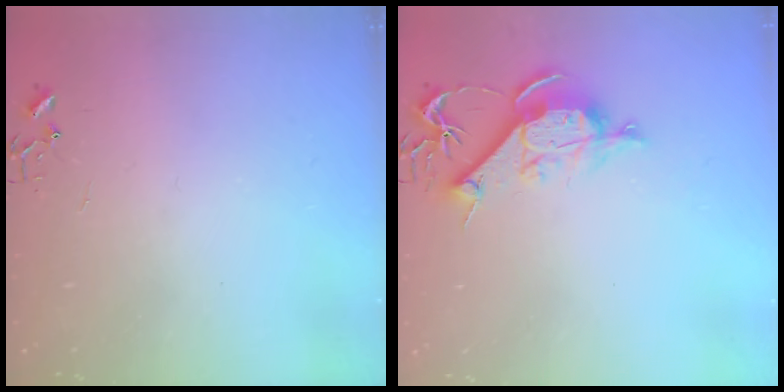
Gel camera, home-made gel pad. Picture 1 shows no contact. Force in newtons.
{"total": 9.9, "press": 9.9, "slide": 0.6}